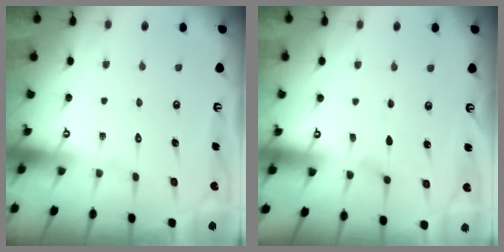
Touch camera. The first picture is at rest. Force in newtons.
{"total": 3.0, "press": 2.5, "slide": 1.6}